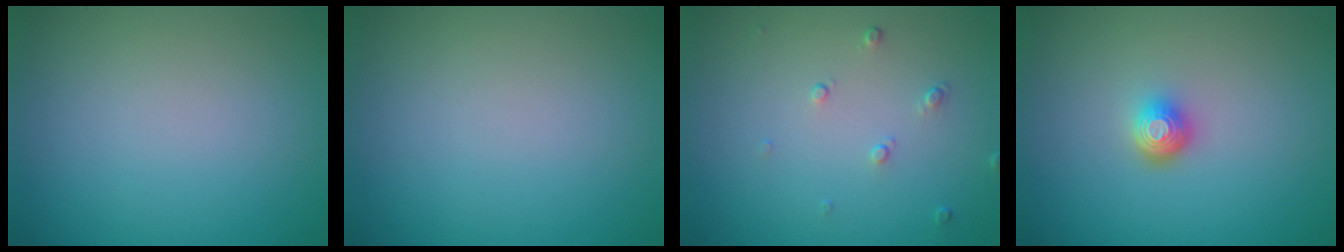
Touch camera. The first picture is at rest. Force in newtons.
{"total": 0.0}
{"total": 0.9, "press": 0.6, "slide": 0.7}
{"total": 2.1, "press": 1.5, "slide": 1.5}